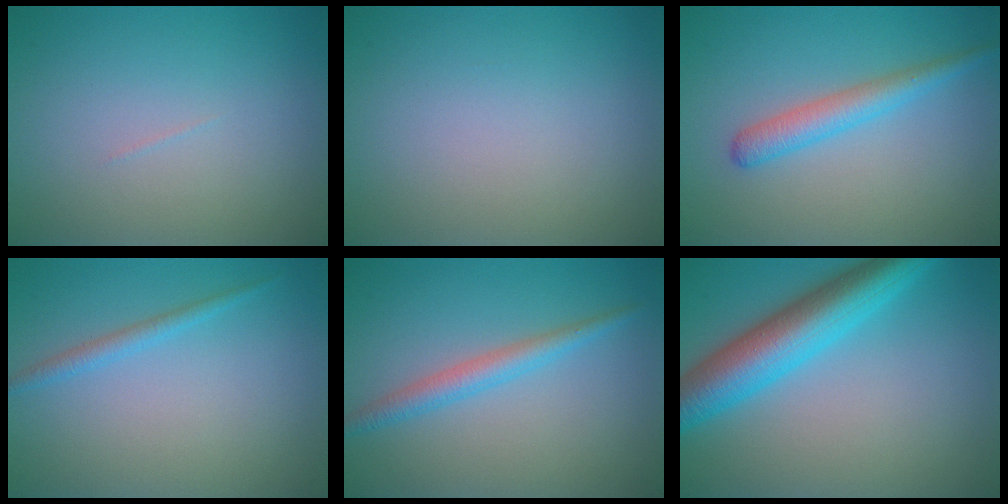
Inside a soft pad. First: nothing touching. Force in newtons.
{"total": 0.0}
{"total": 2.8, "press": 2.8, "slide": 0.0}
{"total": 1.3, "press": 1.3, "slide": 0.1}
{"total": 2.4, "press": 2.4, "slide": 0.1}
{"total": 7.6, "press": 7.6, "slide": 0.2}